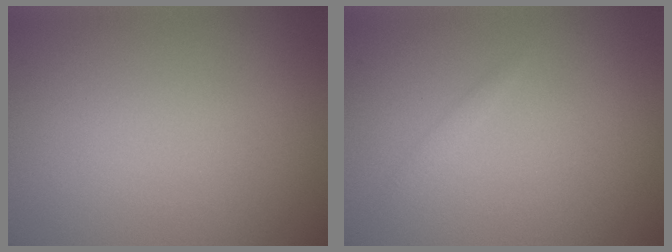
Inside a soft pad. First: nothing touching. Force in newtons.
{"total": 0.5, "press": 0.5, "slide": 0.0}